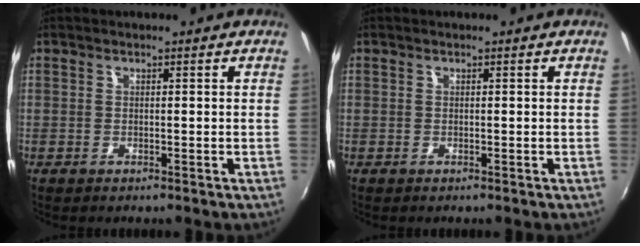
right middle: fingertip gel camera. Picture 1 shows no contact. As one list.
[{"total": 0.0}]